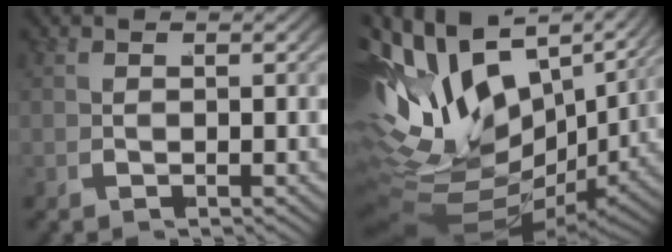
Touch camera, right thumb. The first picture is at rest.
{"total": 20.5, "force": [1.6, 14.1, 14.8], "torque": [-0.300, -0.042, 0.035]}